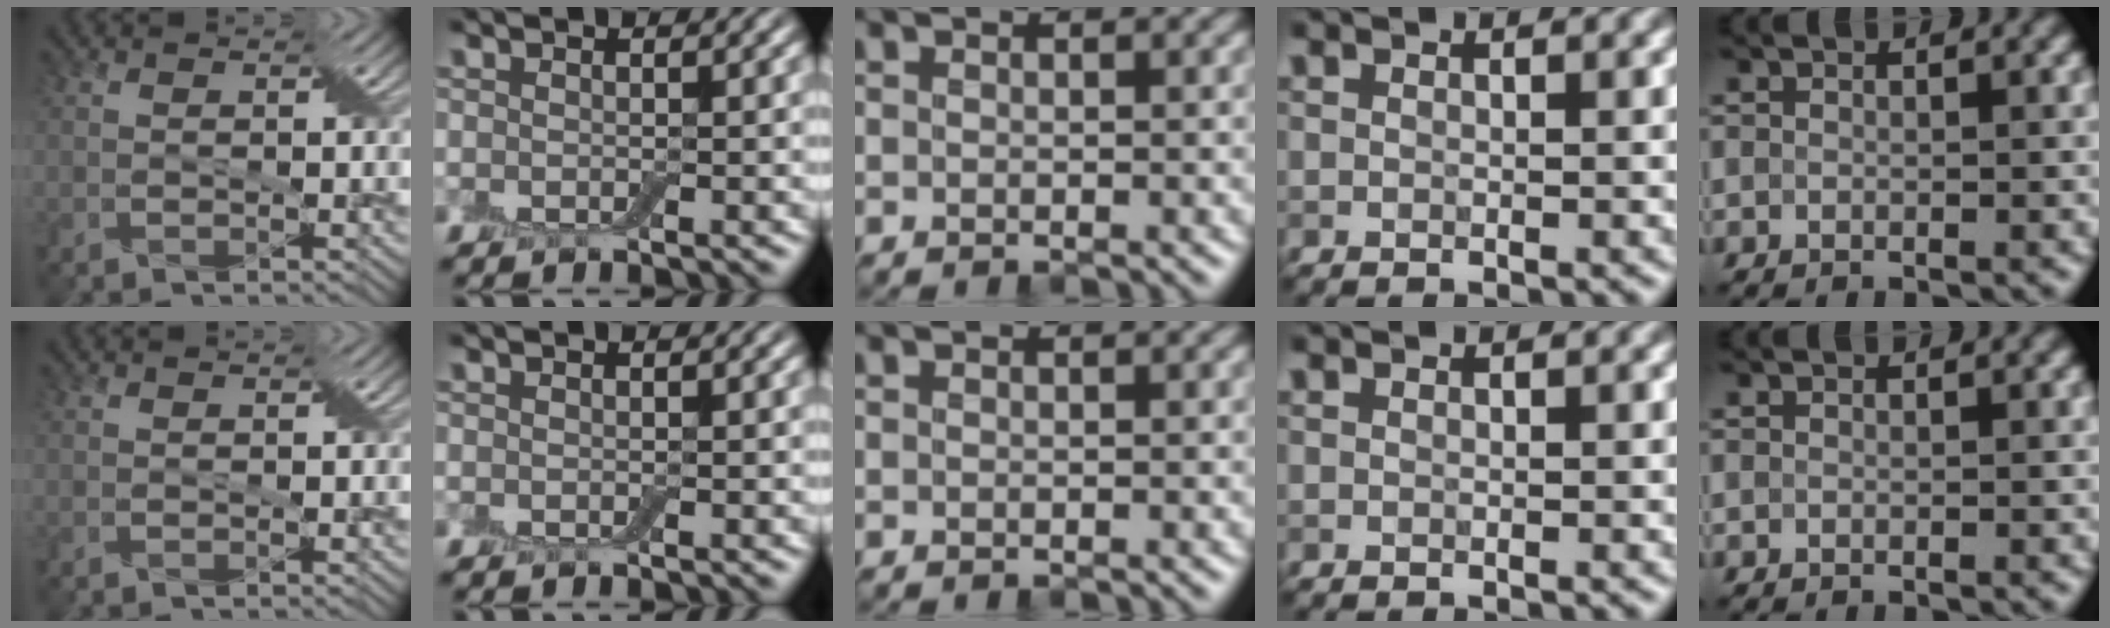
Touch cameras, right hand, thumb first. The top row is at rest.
{}